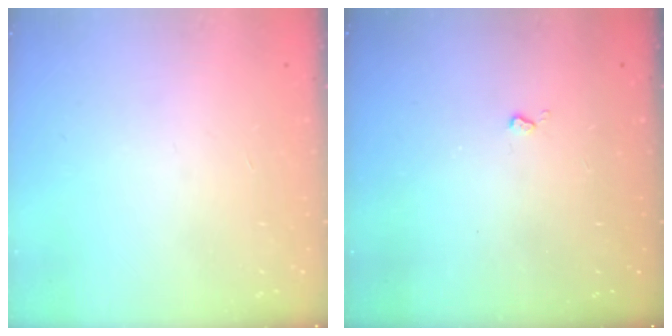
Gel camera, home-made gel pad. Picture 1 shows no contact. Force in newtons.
{"total": 2.5, "press": 2.4, "slide": 0.5}